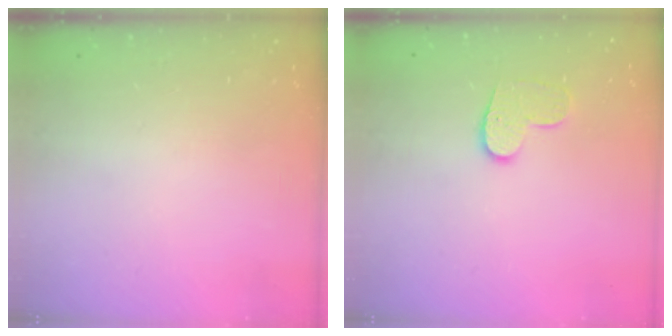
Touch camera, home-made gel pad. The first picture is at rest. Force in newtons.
{"total": 8.2, "press": 8.2, "slide": 0.2}